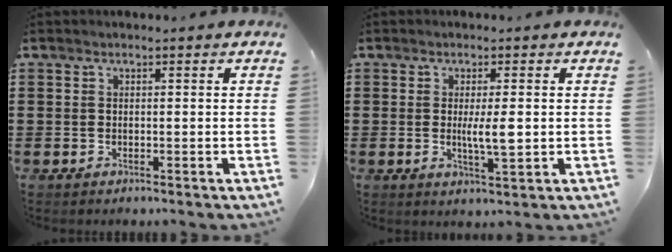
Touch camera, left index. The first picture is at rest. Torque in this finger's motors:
{"motor_torque": [1.03, 0.19, 0.17, 0.09]}